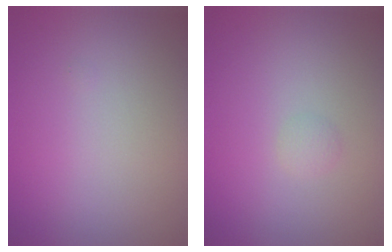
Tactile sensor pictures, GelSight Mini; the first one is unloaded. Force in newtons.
{"total": 0.7, "press": 0.7, "slide": 0.0}